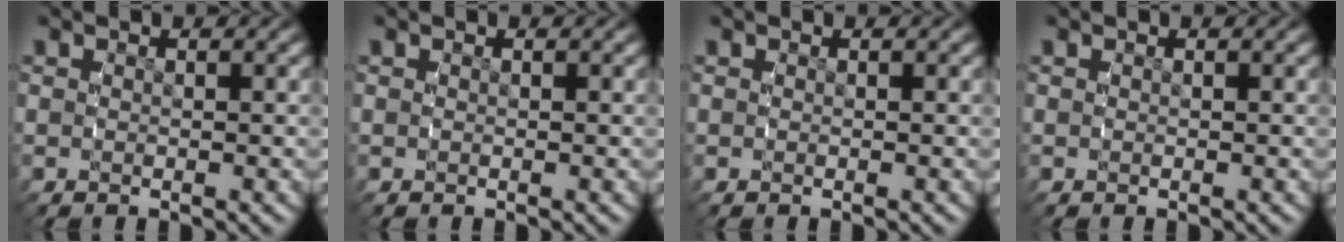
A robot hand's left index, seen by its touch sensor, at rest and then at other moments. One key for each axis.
{"total": 0.0}
{"total": 0.0}
{"total": 0.0}